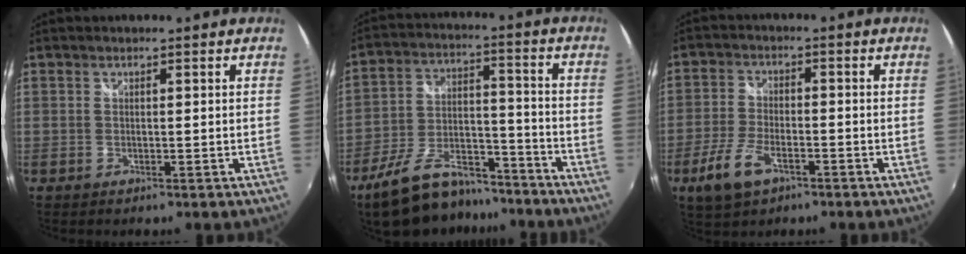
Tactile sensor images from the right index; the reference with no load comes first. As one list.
[{"total": 17.4, "force": [-13.5, 7.5, 8.0], "torque": [-0.161, 0.015, -0.212]}, {"total": 8.2, "force": [-4.5, 3.9, 5.7], "torque": [-0.135, -0.009, -0.081]}]